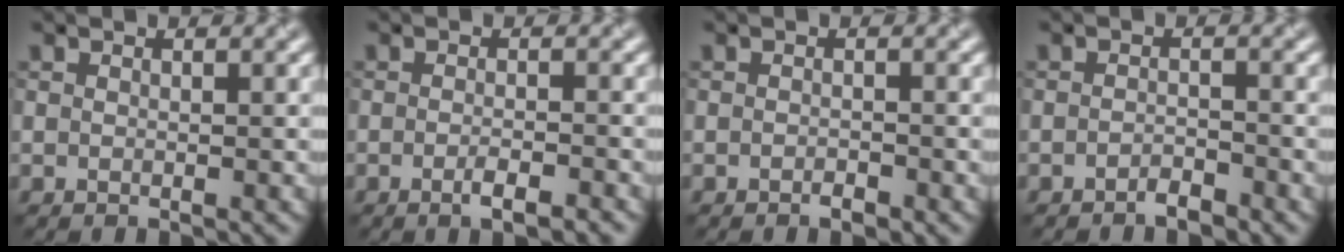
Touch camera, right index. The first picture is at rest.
{"total": 2.4, "force": [-1.4, 0.6, 1.8], "torque": [-0.025, 0.001, -0.023]}
{"total": 1.1, "force": [-0.8, 0.3, 0.6], "torque": [-0.009, 0.000, -0.012]}
{"total": 1.6, "force": [-1.4, 0.4, 0.7], "torque": [-0.015, 0.003, -0.025]}